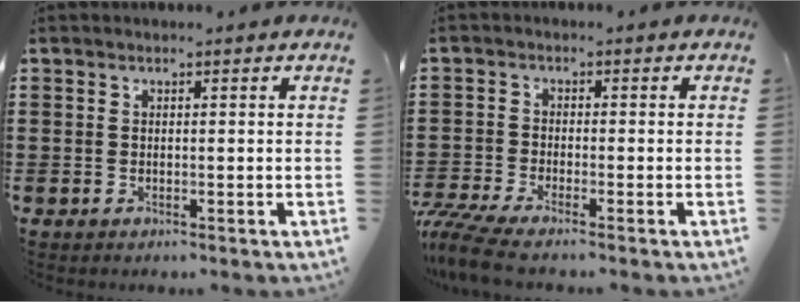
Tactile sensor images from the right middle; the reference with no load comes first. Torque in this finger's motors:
{"motor_torque": [1.44, -0.41, 0.26, 0.16]}